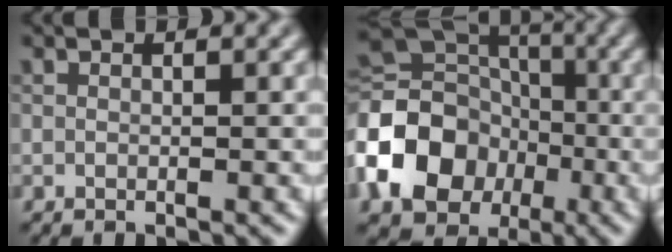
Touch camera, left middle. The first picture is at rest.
{"total": 13.0, "force": [-4.1, 10.2, 6.9], "torque": [-0.162, -0.009, -0.090]}